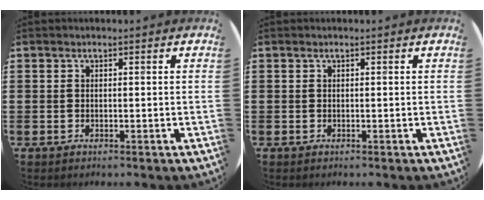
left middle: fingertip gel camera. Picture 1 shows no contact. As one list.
[{"total": 0.0}]